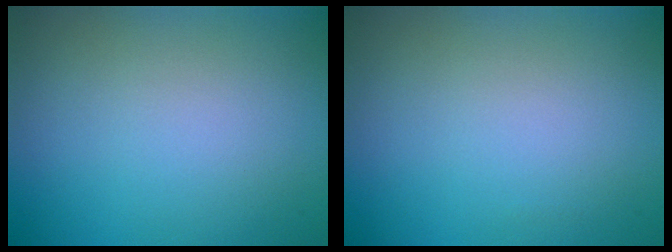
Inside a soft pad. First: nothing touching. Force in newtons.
{"total": 0.0}